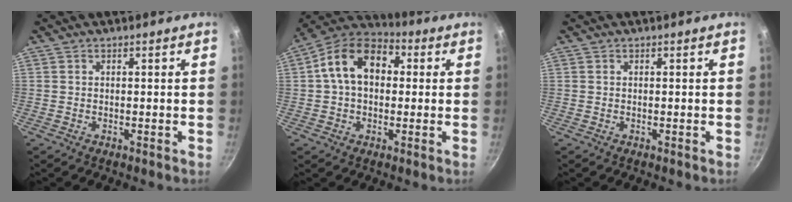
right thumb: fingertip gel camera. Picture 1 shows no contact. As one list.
[{"total": 13.0, "force": [1.9, 9.1, 9.0], "torque": [-0.119, 0.031, 0.010]}, {"total": 0.0}]